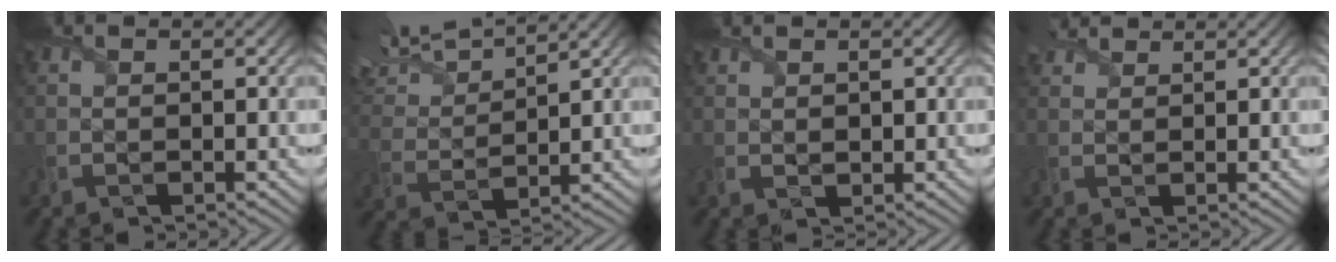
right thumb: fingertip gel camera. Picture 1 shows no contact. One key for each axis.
{"total": 10.3, "fx": 8.6, "fy": 2.2, "fz": 5.2, "tx": -0.124, "ty": 0.019, "tz": 0.147}
{"total": 1.3, "fx": 1.0, "fy": 0.8, "fz": 0.4, "tx": -0.011, "ty": -0.002, "tz": 0.025}
{"total": 2.3, "fx": 2.1, "fy": 0.8, "fz": 0.6, "tx": -0.019, "ty": 0.007, "tz": 0.044}